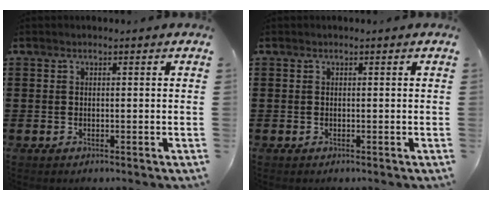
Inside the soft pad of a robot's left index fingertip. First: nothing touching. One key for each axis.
{"total": 0.0}